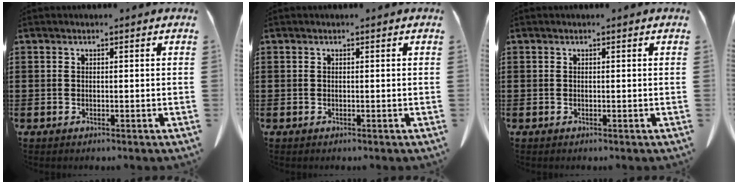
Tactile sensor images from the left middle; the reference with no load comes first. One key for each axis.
{"total": 0.0}
{"total": 0.0}